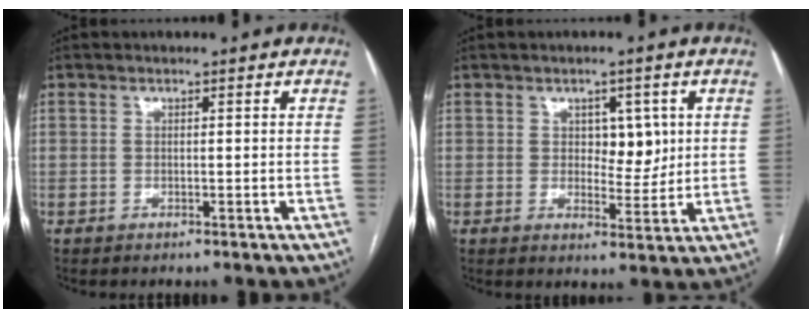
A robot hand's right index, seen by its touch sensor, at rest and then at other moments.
{"total": 5.0, "force": [1.3, 2.9, 3.9], "torque": [-0.046, 0.002, 0.023]}